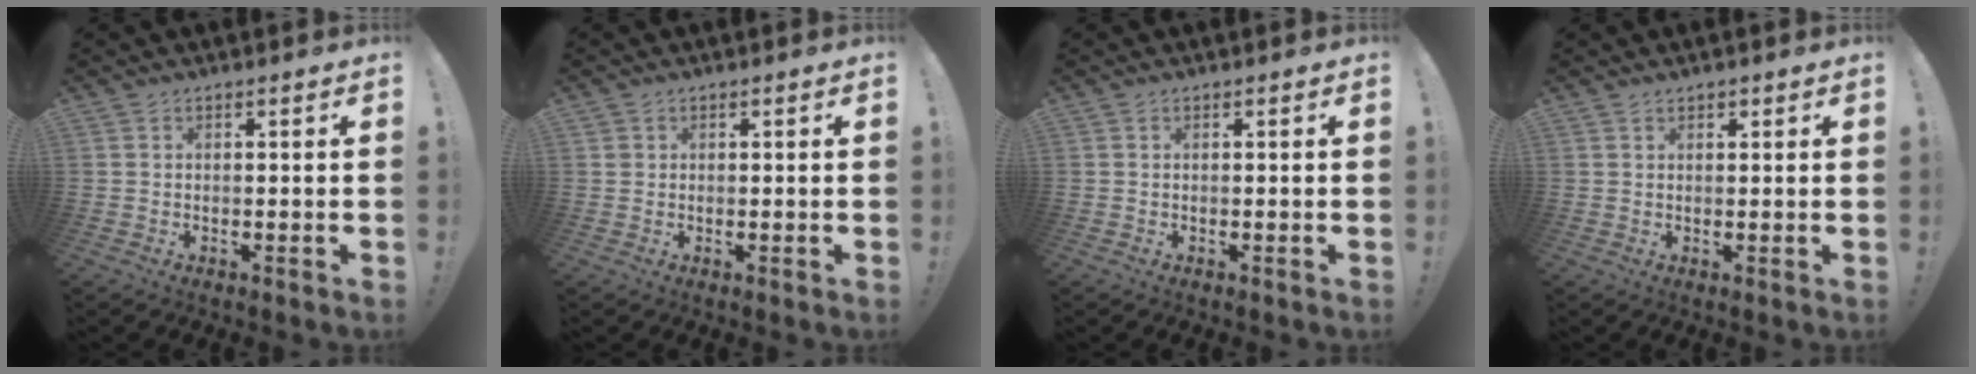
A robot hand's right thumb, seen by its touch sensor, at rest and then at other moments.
{"total": 1.2, "force": [0.6, 1.0, 0.3], "torque": [-0.007, 0.002, 0.012]}
{"total": 0.0}
{"total": 0.7, "force": [0.6, 0.4, 0.2], "torque": [0.005, -0.004, 0.010]}